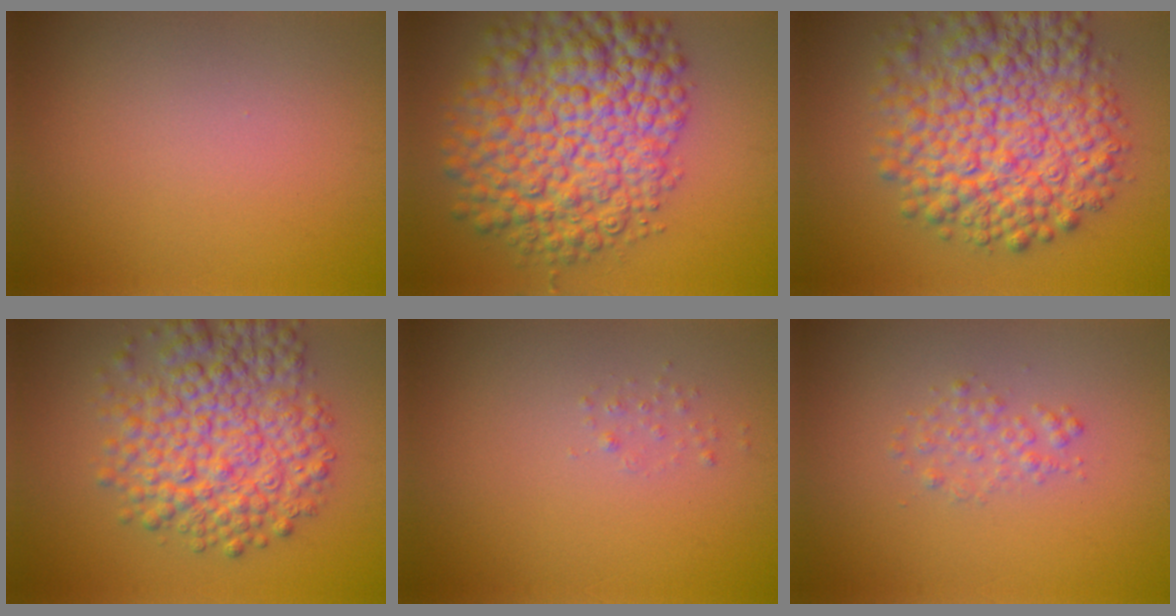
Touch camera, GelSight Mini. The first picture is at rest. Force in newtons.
{"total": 12.5, "press": 12.5, "slide": 0.3}
{"total": 11.4, "press": 11.4, "slide": 0.3}
{"total": 8.4, "press": 8.4, "slide": 0.2}
{"total": 0.6, "press": 0.6, "slide": 0.0}
{"total": 1.5, "press": 1.5, "slide": 0.0}